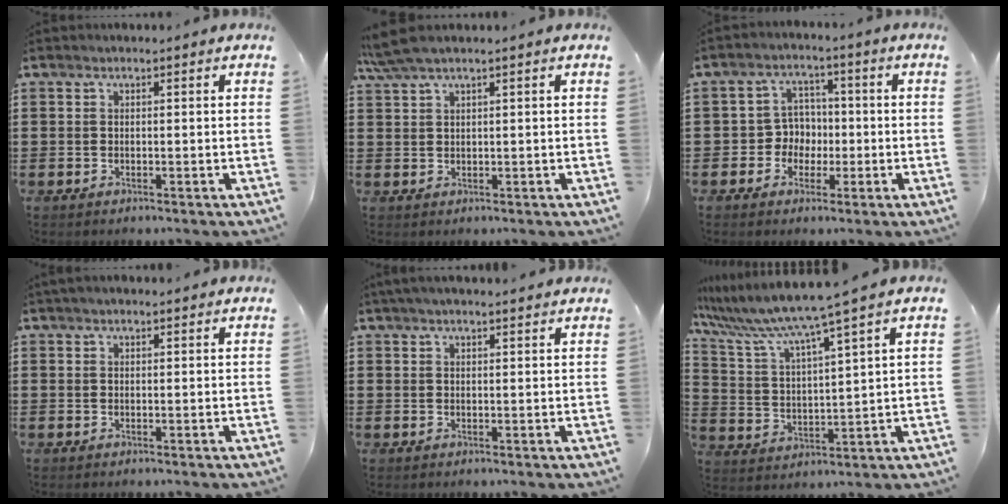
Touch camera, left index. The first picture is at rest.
{"total": 2.8, "force": [1.8, 0.2, 2.2], "torque": [-0.046, 0.001, 0.033]}
{"total": 4.9, "force": [-1.1, 4.6, 1.2], "torque": [-0.042, 0.013, -0.025]}
{"total": 1.1, "force": [1.0, 0.2, 0.4], "torque": [-0.009, 0.002, 0.020]}
{"total": 2.1, "force": [1.9, 0.1, 0.9], "torque": [-0.021, 0.004, 0.035]}
{"total": 7.4, "force": [6.3, -0.6, 3.9], "torque": [-0.104, -0.044, 0.100]}